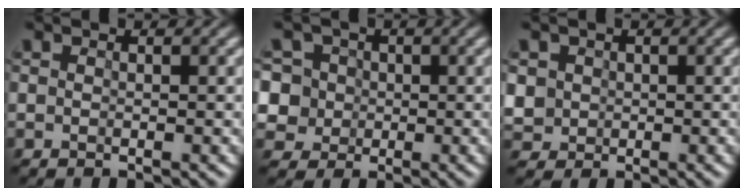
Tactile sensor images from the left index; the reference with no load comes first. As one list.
[{"total": 7.3, "force": [0.5, 7.0, 2.2], "torque": [-0.082, 0.029, 0.003]}, {"total": 4.0, "force": [0.2, 3.8, 1.2], "torque": [-0.050, 0.023, 0.009]}]